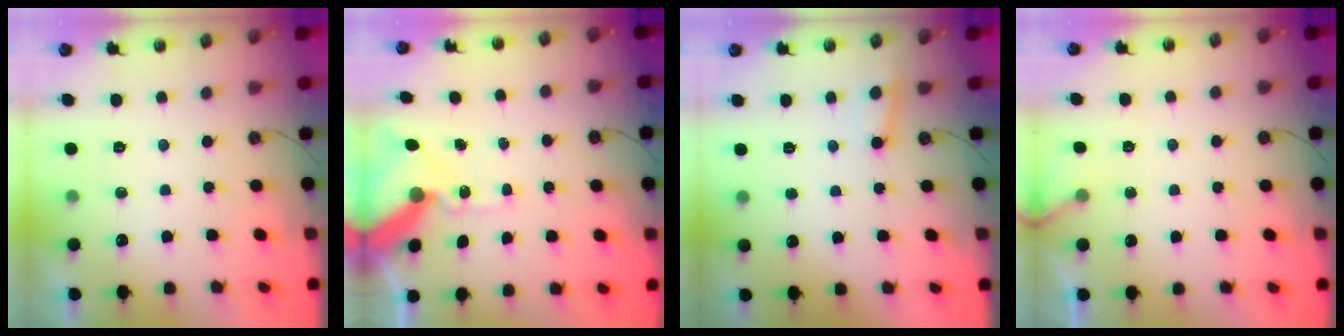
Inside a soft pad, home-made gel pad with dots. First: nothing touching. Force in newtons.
{"total": 13.5, "press": 13.4, "slide": 1.9}
{"total": 3.2, "press": 3.2, "slide": 0.3}
{"total": 4.8, "press": 4.8, "slide": 0.3}